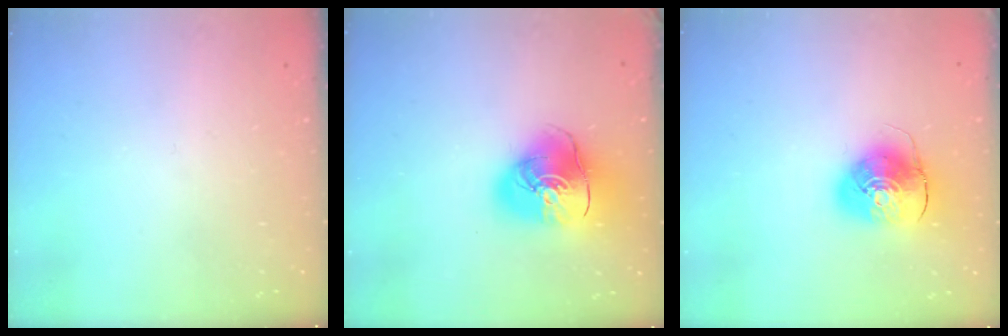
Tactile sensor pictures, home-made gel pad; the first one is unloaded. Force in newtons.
{"total": 14.7, "press": 14.5, "slide": 2.2}
{"total": 9.7, "press": 9.6, "slide": 1.4}